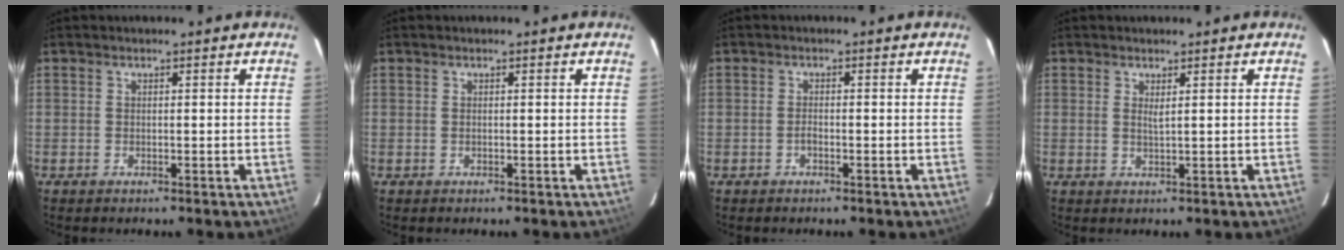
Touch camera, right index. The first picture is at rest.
{"total": 0.0}
{"total": 0.9, "force": [-0.6, 0.4, 0.6], "torque": [-0.013, 0.003, -0.012]}
{"total": 1.3, "force": [0.6, 0.1, 1.1], "torque": [-0.021, -0.002, 0.010]}